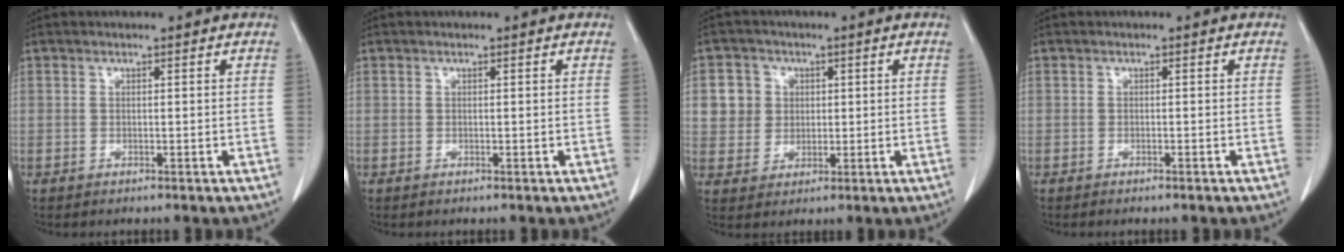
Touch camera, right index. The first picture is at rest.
{"total": 0.0}
{"total": 5.6, "force": [1.3, 5.4, 1.1], "torque": [-0.020, 0.017, 0.030]}
{"total": 0.6, "force": [-0.5, 0.0, 0.3], "torque": [-0.009, 0.000, -0.006]}